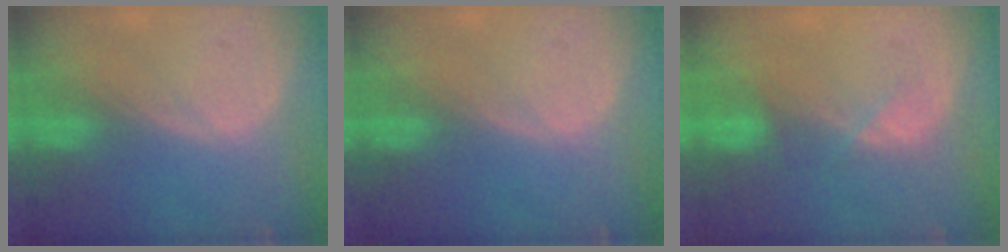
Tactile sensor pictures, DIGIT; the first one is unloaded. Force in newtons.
{"total": 0.0}
{"total": 2.6, "press": 2.5, "slide": 0.8}